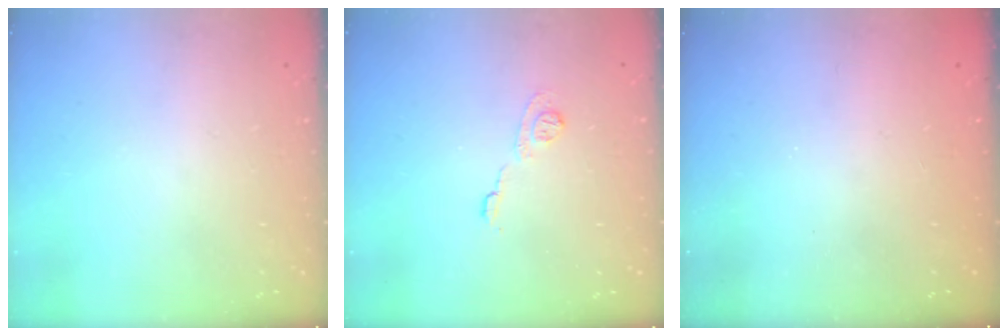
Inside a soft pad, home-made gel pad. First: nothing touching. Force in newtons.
{"total": 6.1, "press": 6.1, "slide": 0.7}
{"total": 2.3, "press": 2.2, "slide": 0.8}